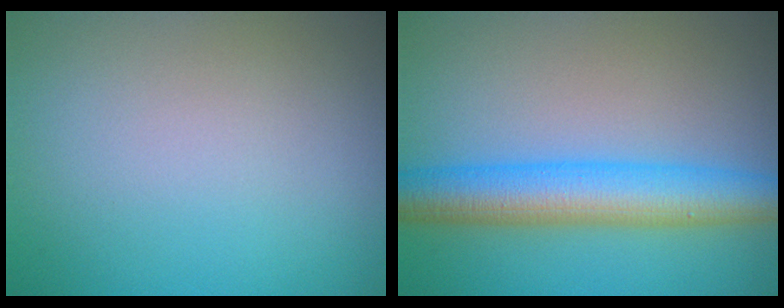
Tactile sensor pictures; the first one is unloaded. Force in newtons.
{"total": 6.7, "press": 6.7, "slide": 0.0}